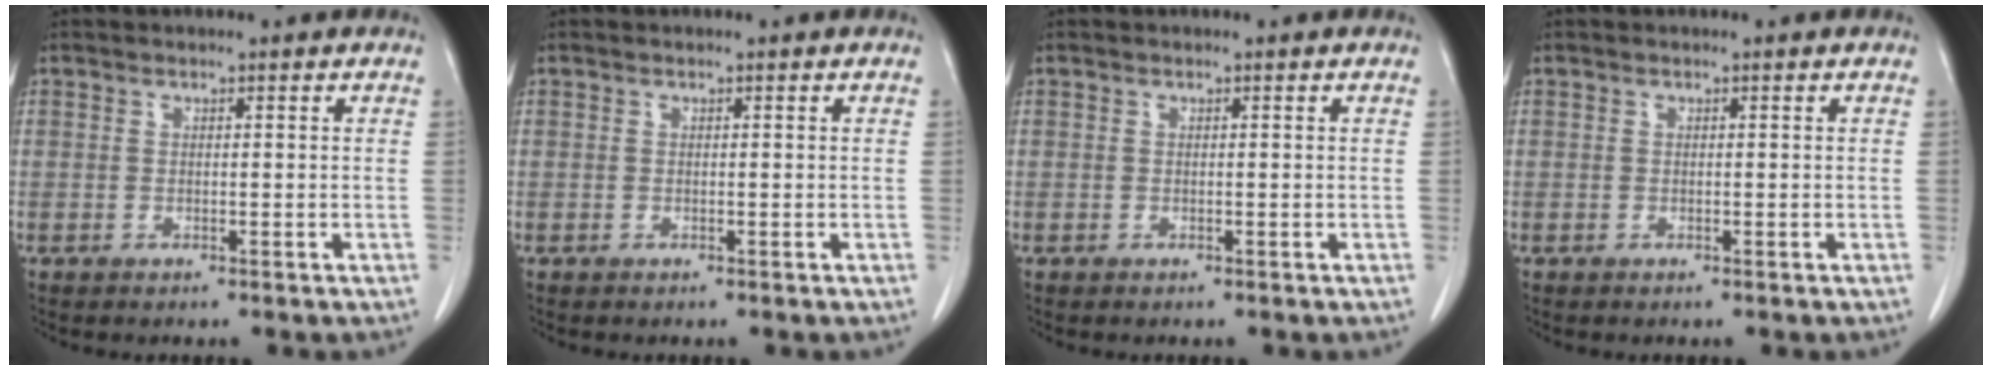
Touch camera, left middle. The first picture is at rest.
{"total": 0.0}
{"total": 0.0}
{"total": 0.0}